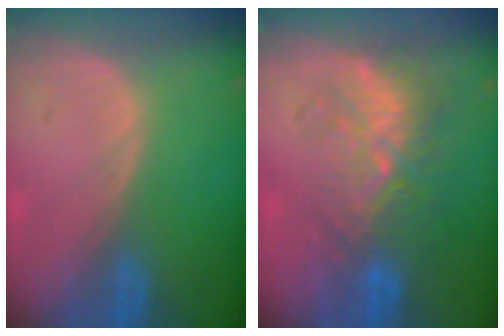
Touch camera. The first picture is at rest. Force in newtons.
{"total": 9.0, "press": 8.5, "slide": 3.1}